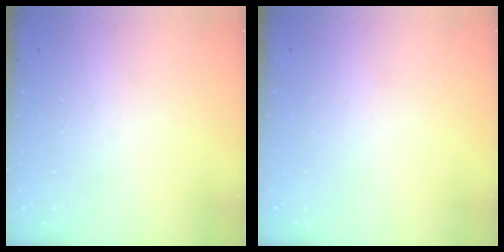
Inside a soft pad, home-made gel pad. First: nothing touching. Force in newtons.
{"total": 0.0}